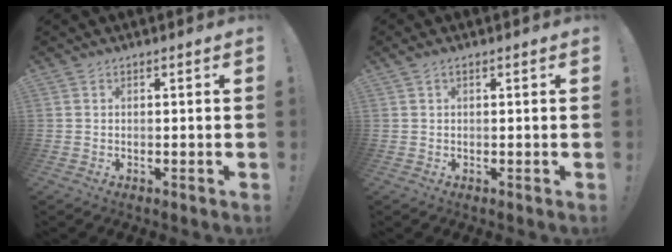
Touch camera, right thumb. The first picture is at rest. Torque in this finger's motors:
{"motor_torque": [0.33, 0.30, -0.03, 0.11, 0.00]}